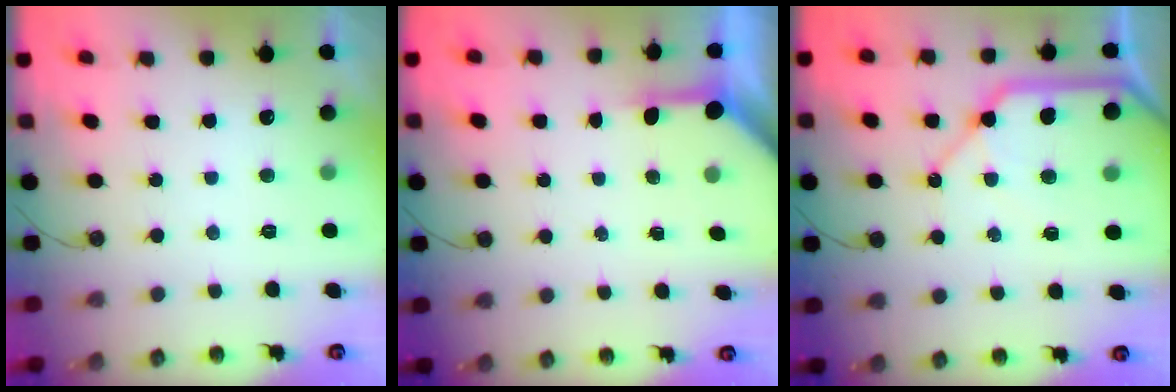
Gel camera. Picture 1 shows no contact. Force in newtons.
{"total": 3.6, "press": 3.5, "slide": 0.5}
{"total": 15.7, "press": 15.5, "slide": 2.1}